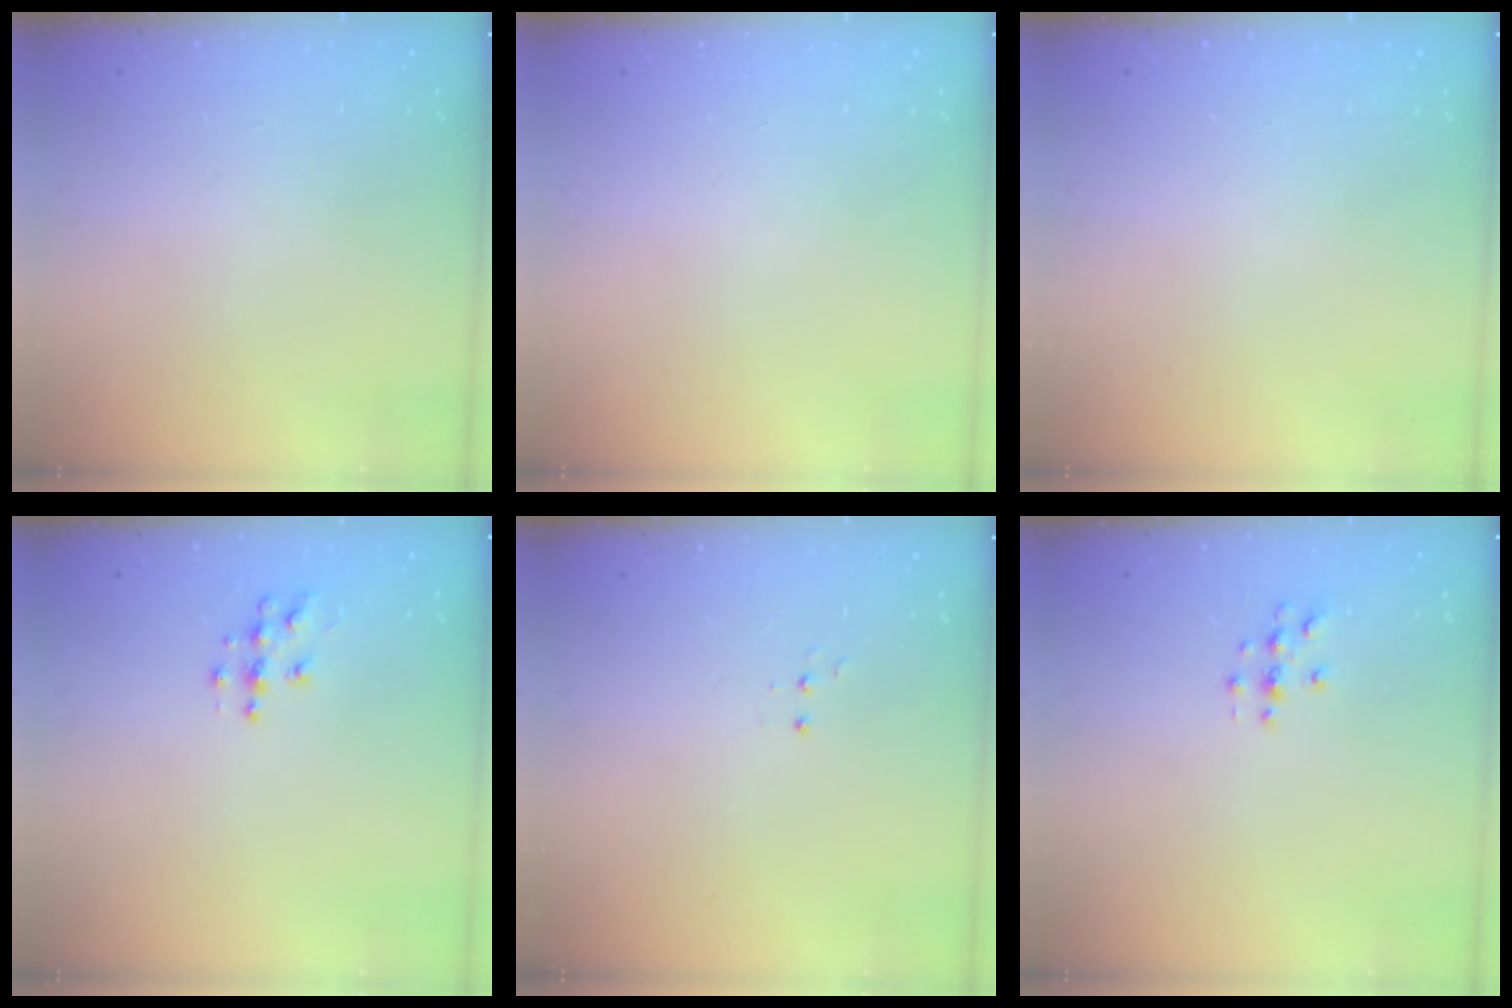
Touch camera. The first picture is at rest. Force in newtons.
{"total": 0.6, "press": 0.0, "slide": 0.6}
{"total": 0.0}
{"total": 5.9, "press": 5.9, "slide": 0.2}
{"total": 3.1, "press": 3.0, "slide": 0.8}
{"total": 2.7, "press": 2.7, "slide": 0.3}